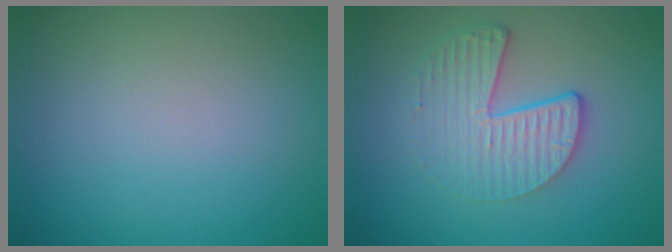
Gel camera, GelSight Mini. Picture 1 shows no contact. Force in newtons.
{"total": 4.7, "press": 3.1, "slide": 3.6}